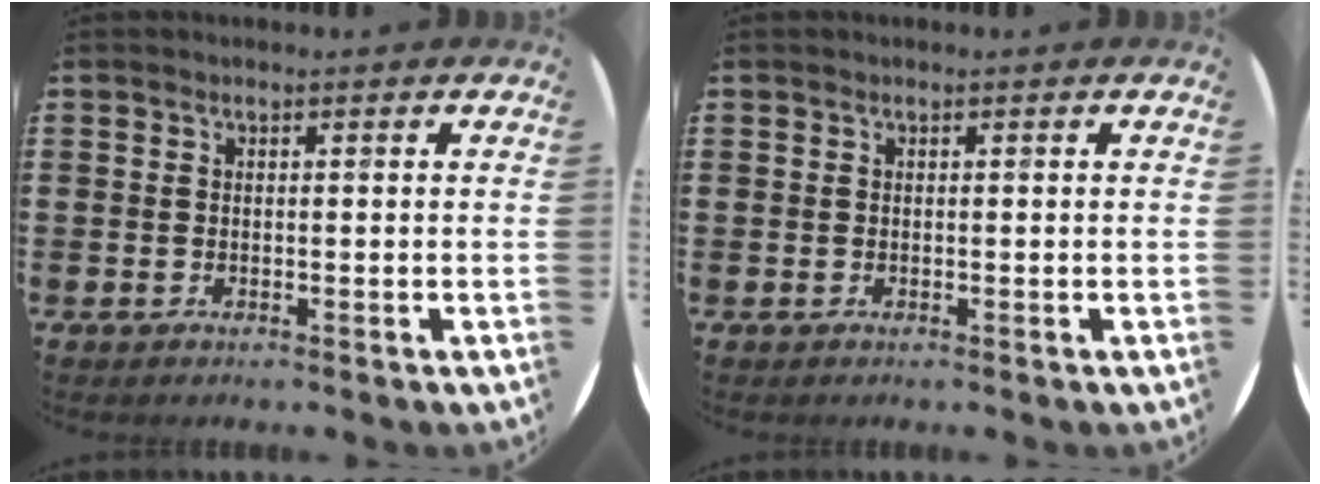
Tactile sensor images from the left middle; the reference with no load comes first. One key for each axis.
{"total": 0.0}